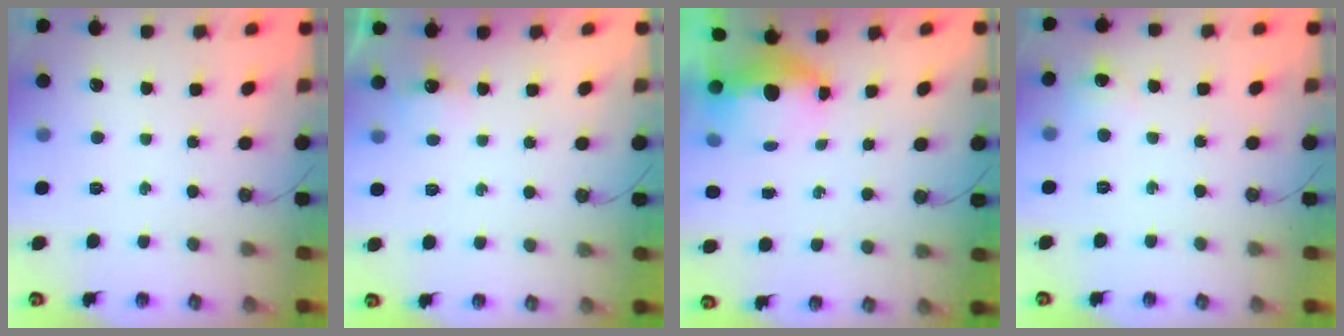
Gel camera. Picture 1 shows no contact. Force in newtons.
{"total": 2.8, "press": 2.7, "slide": 0.4}
{"total": 11.3, "press": 6.0, "slide": 9.6}
{"total": 6.0, "press": 5.9, "slide": 0.9}